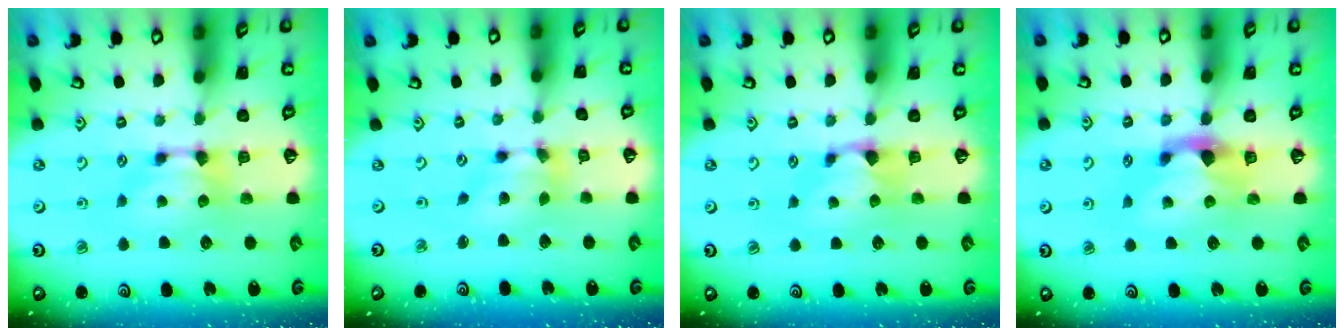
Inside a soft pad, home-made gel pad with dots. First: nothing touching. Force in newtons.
{"total": 5.2, "press": 4.8, "slide": 2.0}
{"total": 1.1, "press": 0.8, "slide": 0.7}
{"total": 2.2, "press": 1.9, "slide": 1.2}